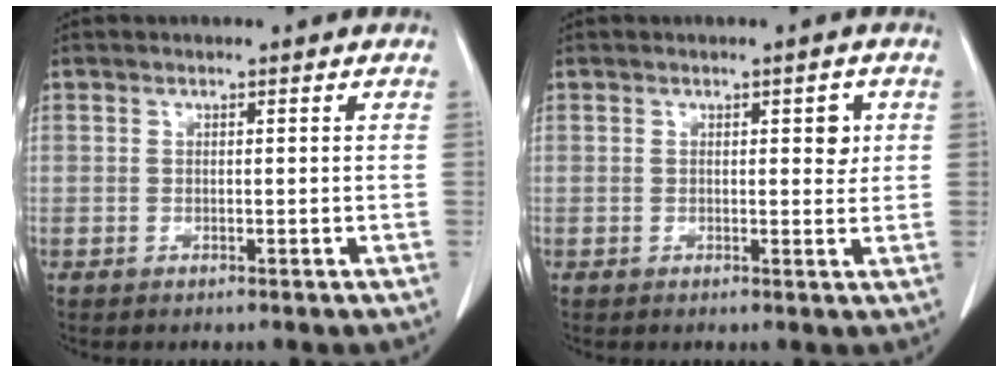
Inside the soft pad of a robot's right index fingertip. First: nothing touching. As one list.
[{"total": 2.5, "force": [0.7, 1.1, 2.1], "torque": [-0.025, 0.002, 0.009]}]